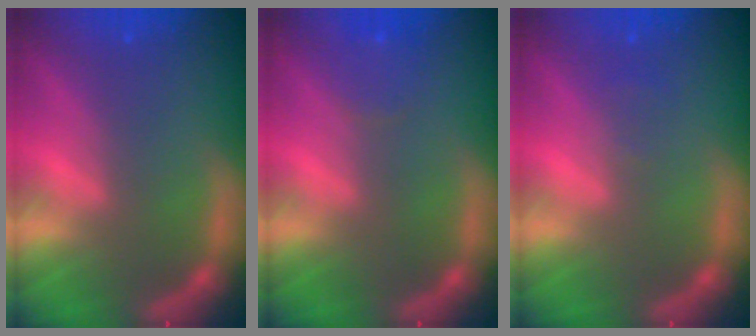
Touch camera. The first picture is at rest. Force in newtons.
{"total": 1.9}
{"total": 0.9}